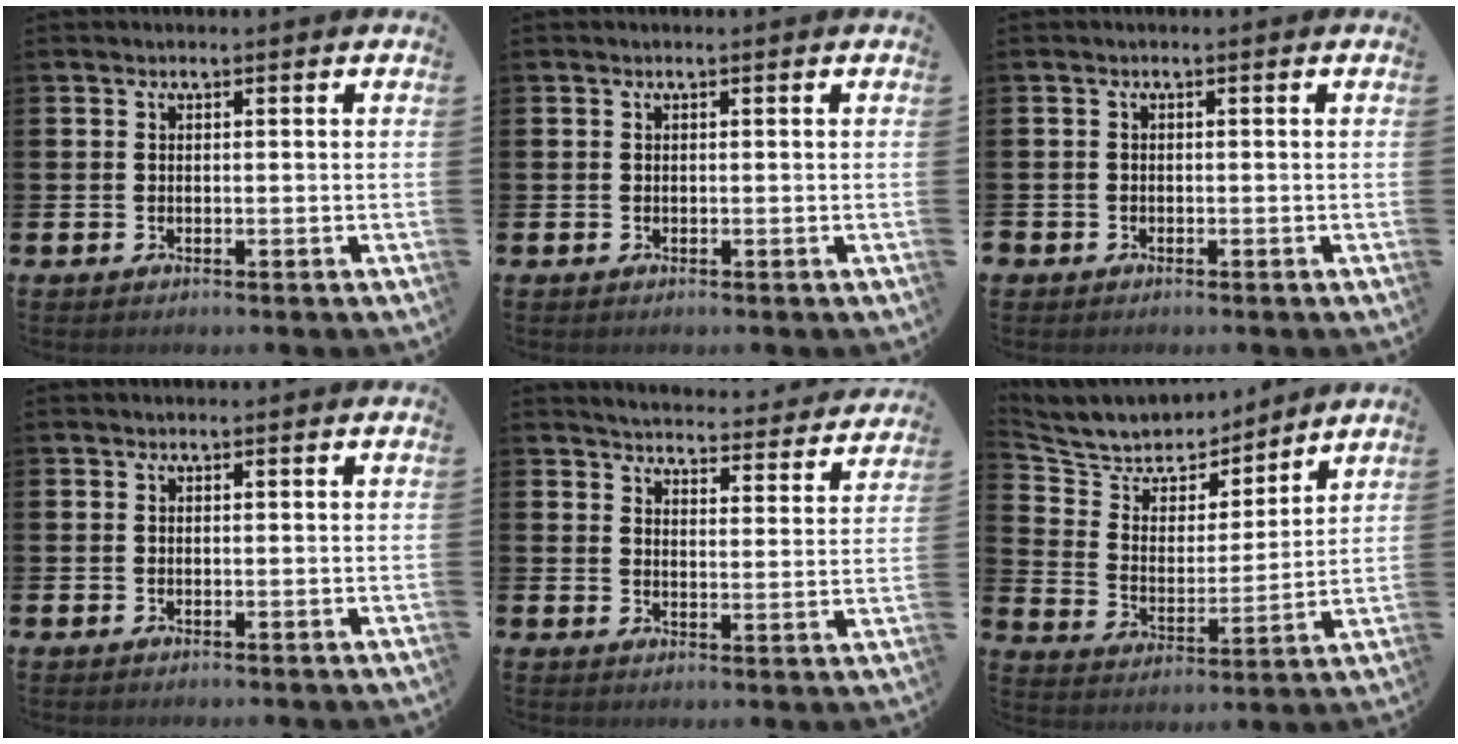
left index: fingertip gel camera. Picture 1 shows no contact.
{"total": 0.0}
{"total": 1.0, "force": [-0.7, 0.6, 0.0], "torque": [-0.009, 0.006, -0.016]}
{"total": 0.0}
{"total": 4.5, "force": [4.5, 0.5, 0.4], "torque": [-0.023, -0.040, 0.075]}
{"total": 7.5, "force": [7.0, 2.8, 0.4], "torque": [-0.058, -0.051, 0.125]}